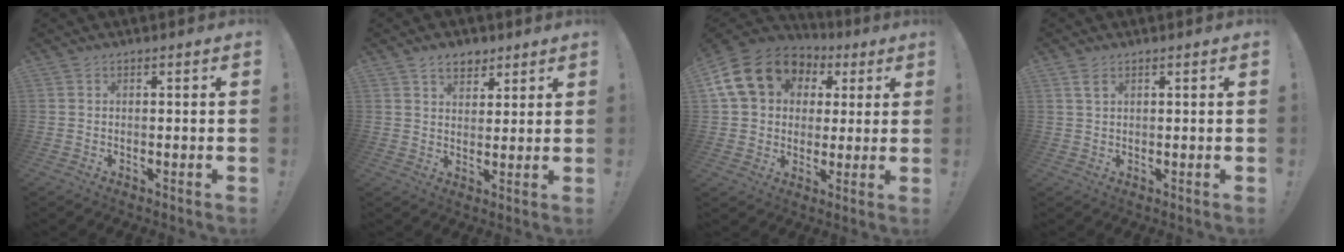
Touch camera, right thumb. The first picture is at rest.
{"total": 6.1, "force": [3.9, 4.2, 2.2], "torque": [-0.026, -0.018, 0.070]}
{"total": 18.9, "force": [6.6, 14.7, 9.9], "torque": [-0.167, -0.011, 0.135]}
{"total": 2.6, "force": [1.4, 1.1, 1.9], "torque": [-0.031, -0.003, 0.025]}